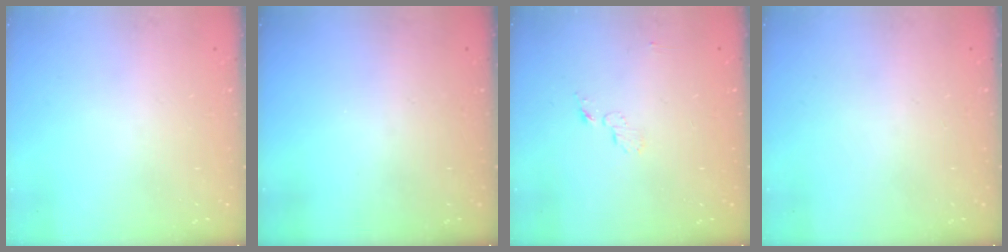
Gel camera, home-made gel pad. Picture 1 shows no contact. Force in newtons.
{"total": 0.0}
{"total": 3.7, "press": 3.7, "slide": 0.3}
{"total": 0.0}